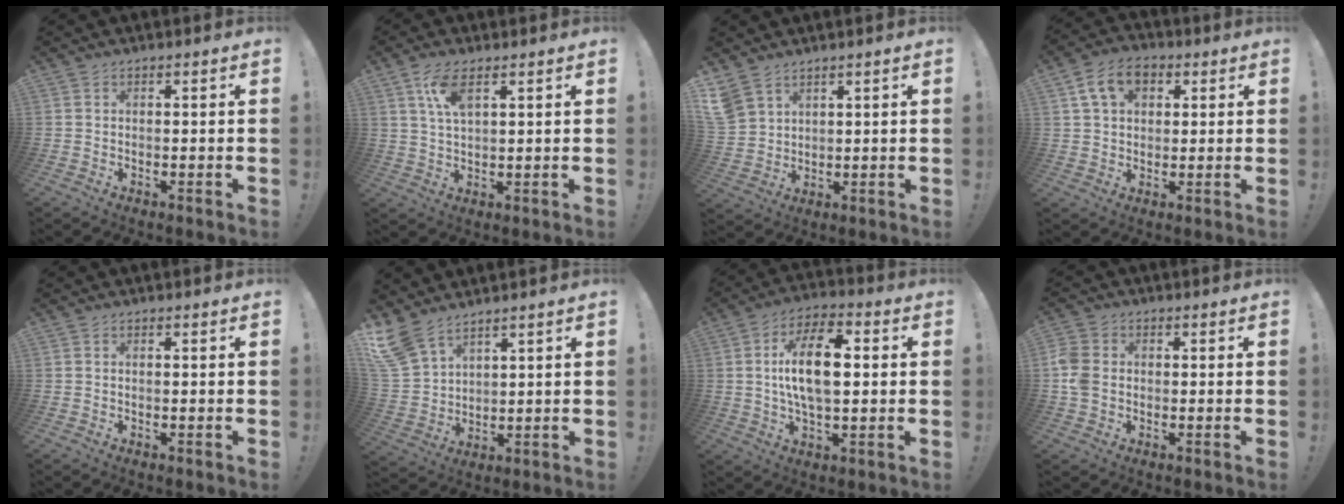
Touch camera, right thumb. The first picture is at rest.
{"total": 7.3, "force": [3.6, 2.8, 5.6], "torque": [-0.098, -0.007, 0.064]}
{"total": 7.0, "force": [5.1, 4.2, 2.3], "torque": [-0.059, -0.026, 0.104]}
{"total": 10.4, "force": [4.3, 7.1, 6.3], "torque": [-0.099, 0.005, 0.082]}
{"total": 0.0}
{"total": 9.9, "force": [7.6, 4.8, 4.2], "torque": [-0.098, -0.044, 0.154]}
{"total": 14.5, "force": [1.7, 7.1, 12.5], "torque": [-0.219, 0.003, 0.023]}
{"total": 7.4, "force": [-0.5, 5.8, 4.6], "torque": [-0.100, 0.007, -0.005]}